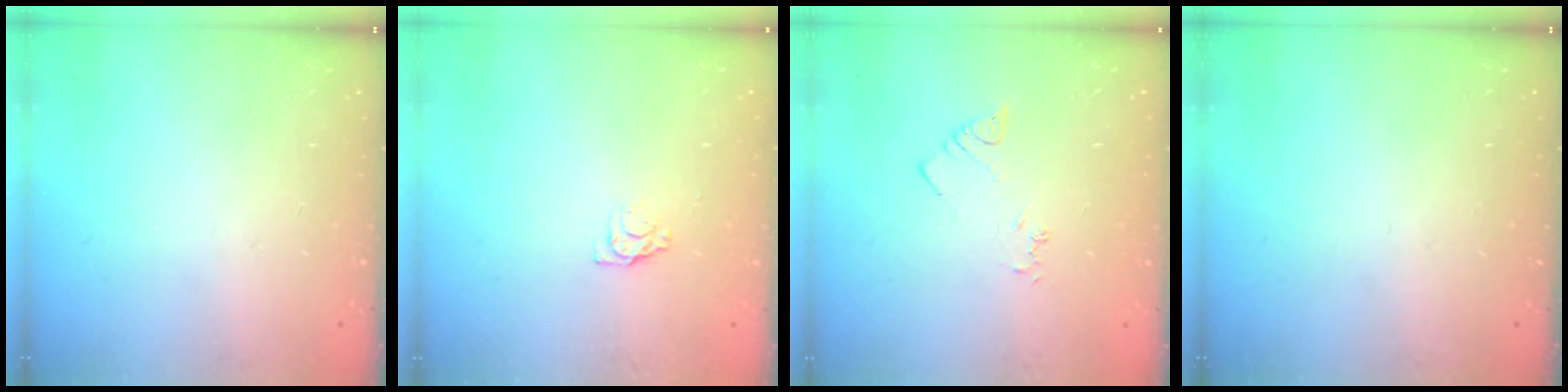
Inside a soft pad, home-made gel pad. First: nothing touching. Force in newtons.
{"total": 3.2, "press": 3.1, "slide": 0.3}
{"total": 2.3, "press": 2.3, "slide": 0.3}
{"total": 0.0}